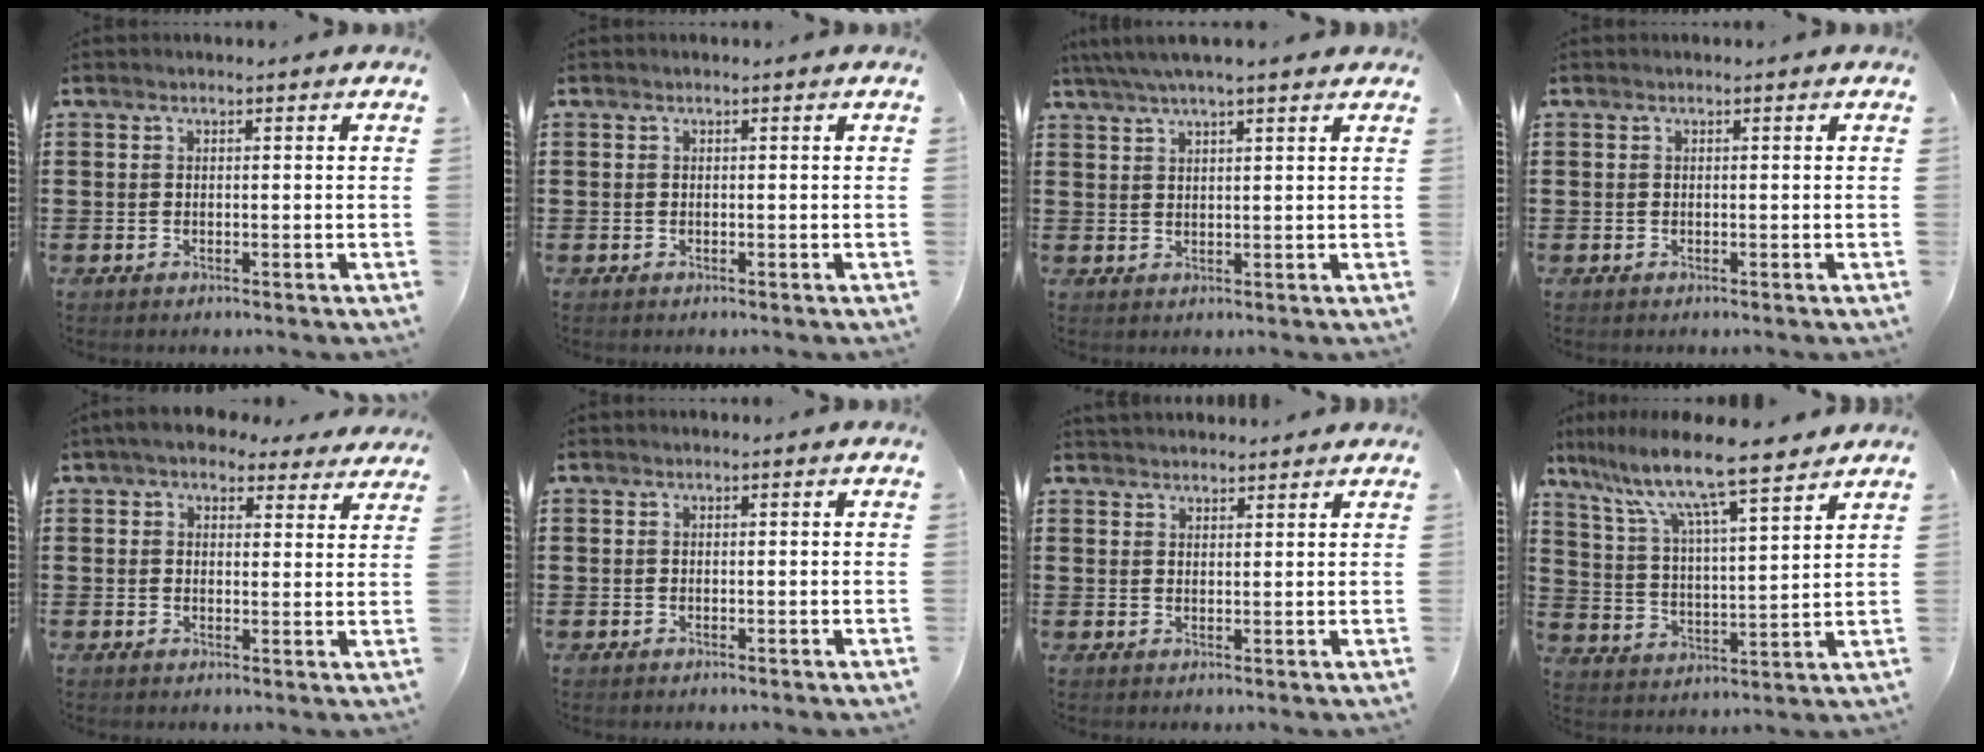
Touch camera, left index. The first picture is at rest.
{"total": 0.0}
{"total": 3.7, "force": [3.0, 0.3, 2.2], "torque": [-0.049, 0.000, 0.053]}
{"total": 0.0}
{"total": 4.7, "force": [4.0, 1.8, 1.6], "torque": [-0.045, -0.003, 0.076]}
{"total": 0.0}
{"total": 2.1, "force": [2.1, 0.2, -0.2], "torque": [-0.001, 0.000, 0.040]}
{"total": 10.4, "force": [8.8, 0.2, 5.6], "torque": [-0.138, -0.049, 0.149]}